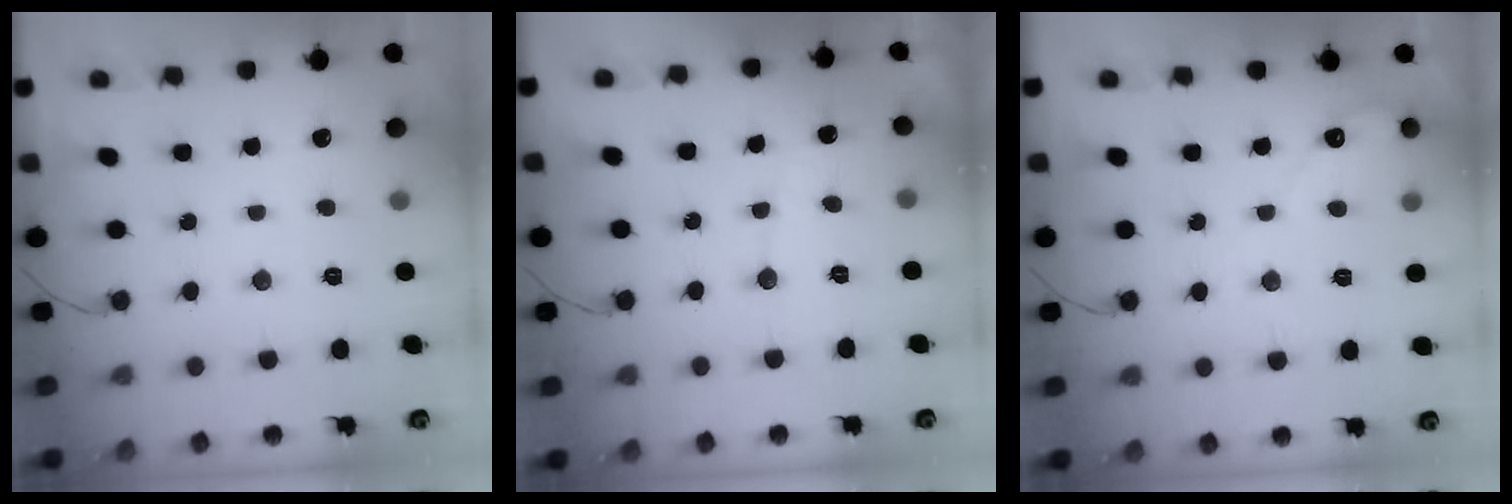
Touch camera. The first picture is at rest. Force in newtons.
{"total": 4.7, "press": 4.7, "slide": 0.3}
{"total": 2.2, "press": 2.2, "slide": 0.1}